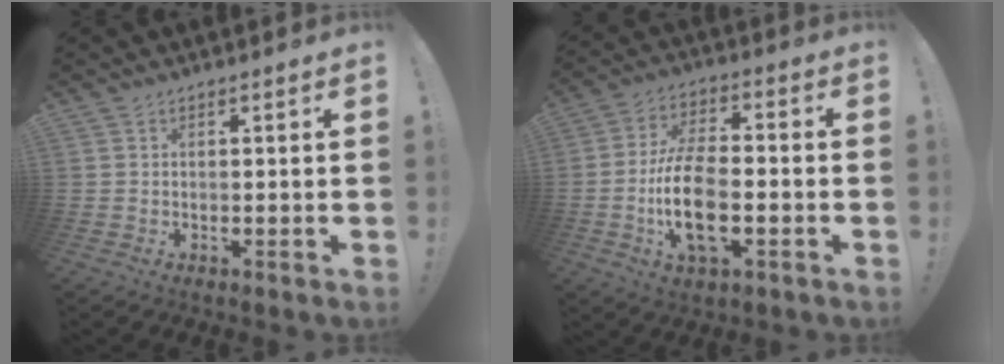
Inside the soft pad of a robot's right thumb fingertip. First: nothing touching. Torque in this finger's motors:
{"motor_torque": [1.59, 1.74, 0.84, -0.73, 0.08]}